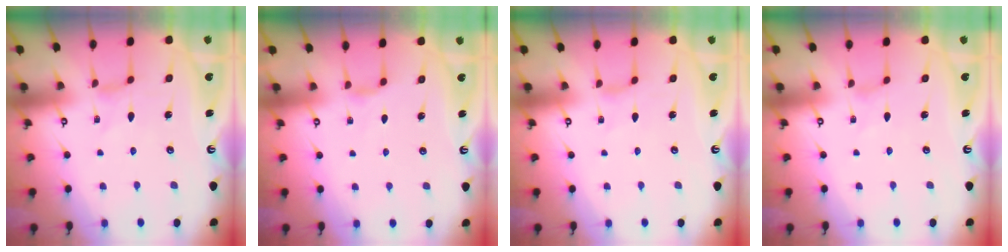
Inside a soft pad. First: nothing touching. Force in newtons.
{"total": 2.2, "press": 2.2, "slide": 0.4}
{"total": 1.4, "press": 1.4, "slide": 0.3}
{"total": 0.0}